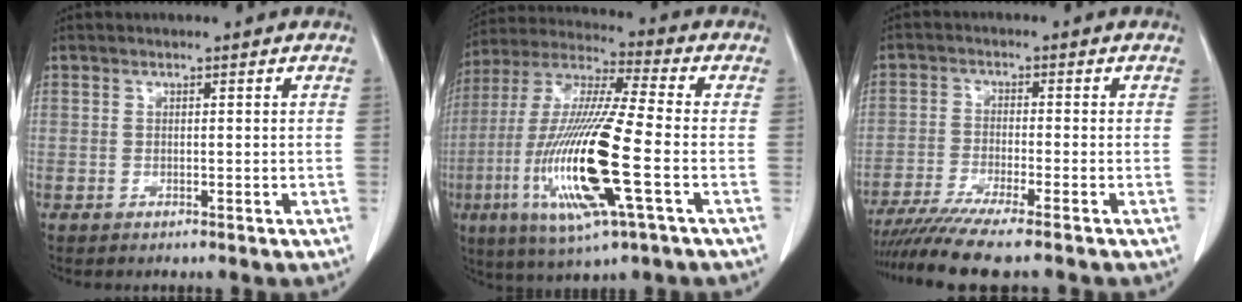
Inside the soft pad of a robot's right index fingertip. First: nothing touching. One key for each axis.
{"total": 19.6, "fx": -5.0, "fy": 1.4, "fz": 18.9, "tx": -0.403, "ty": -0.023, "tz": -0.095}
{"total": 9.7, "fx": -8.1, "fy": -0.8, "fz": 5.3, "tx": -0.079, "ty": -0.024, "tz": -0.132}